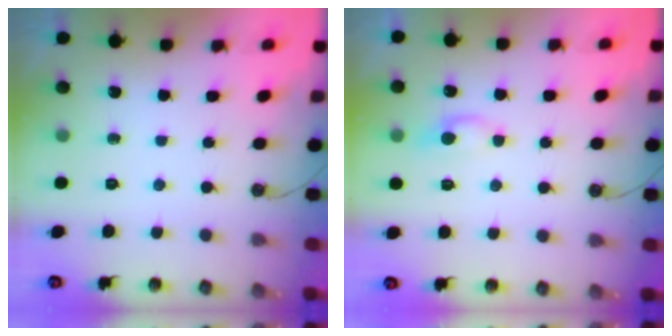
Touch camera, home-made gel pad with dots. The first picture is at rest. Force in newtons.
{"total": 1.7, "press": 1.6, "slide": 0.6}